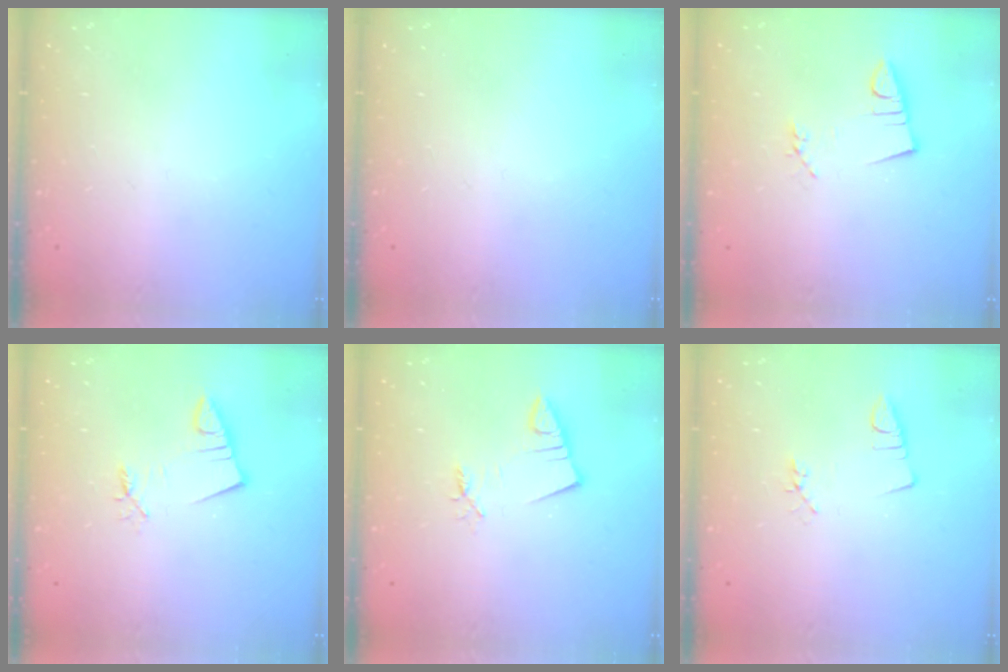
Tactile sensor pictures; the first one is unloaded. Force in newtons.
{"total": 0.0}
{"total": 2.8, "press": 1.4, "slide": 2.4}
{"total": 2.5, "press": 2.5, "slide": 0.3}
{"total": 2.4, "press": 2.4, "slide": 0.3}
{"total": 2.2, "press": 1.7, "slide": 1.4}